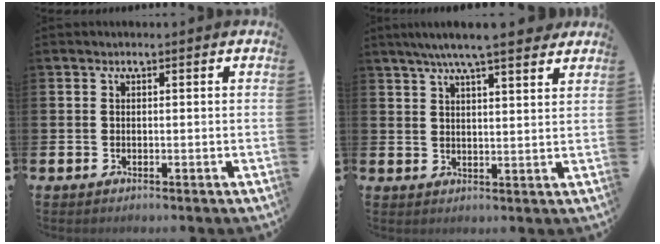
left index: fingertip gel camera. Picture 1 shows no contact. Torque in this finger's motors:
{"motor_torque": [0.68, -0.73, 1.06, 0.21]}